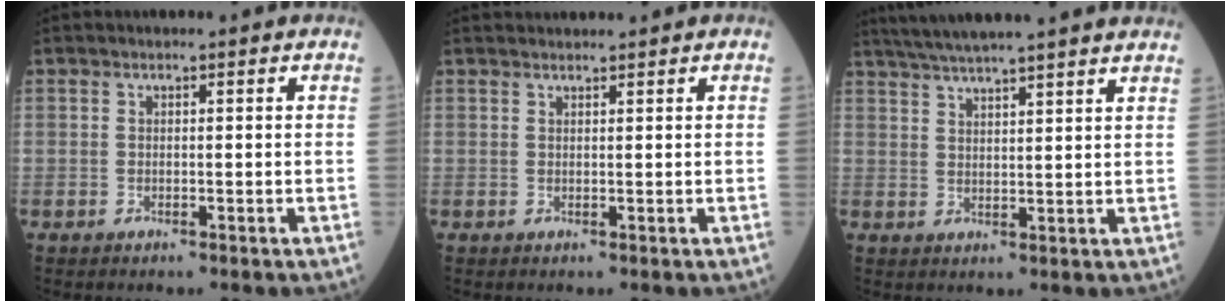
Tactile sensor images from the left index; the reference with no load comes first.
{"total": 2.0, "force": [2.0, -0.1, 0.4], "torque": [-0.001, 0.022, 0.036]}
{"total": 14.1, "force": [12.3, -0.6, 6.7], "torque": [-0.118, 0.025, 0.169]}